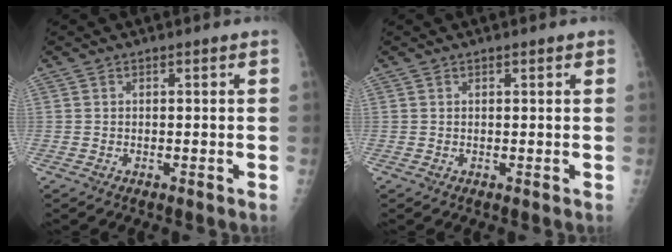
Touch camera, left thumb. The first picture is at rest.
{"total": 0.7, "force": [0.5, 0.2, 0.5], "torque": [-0.006, -0.001, 0.006]}